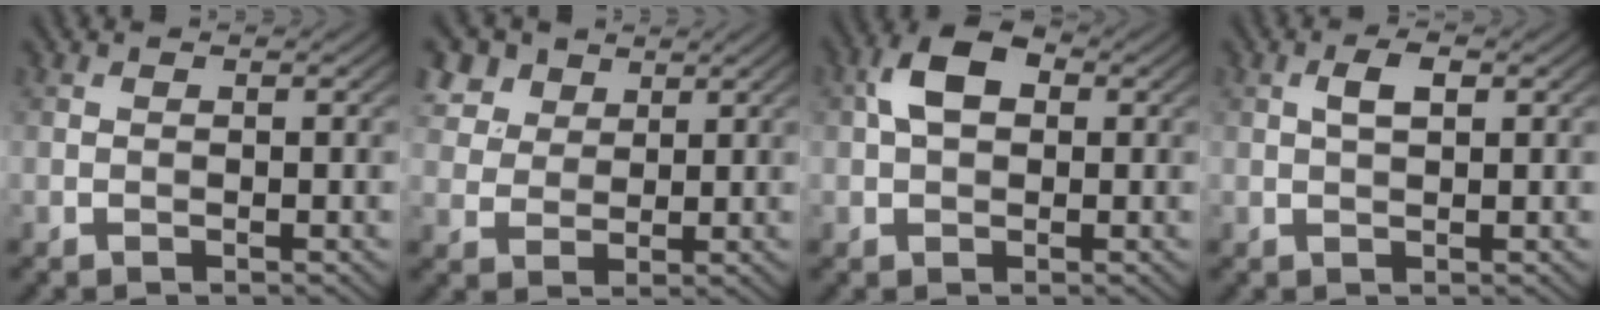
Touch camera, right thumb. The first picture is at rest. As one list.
[{"total": 6.2, "force": [3.8, 4.2, 2.6], "torque": [-0.085, -0.003, 0.082]}, {"total": 5.3, "force": [1.0, 3.4, 3.9], "torque": [-0.078, 0.012, 0.009]}, {"total": 2.3, "force": [0.6, 0.9, 2.0], "torque": [-0.040, 0.004, 0.009]}]